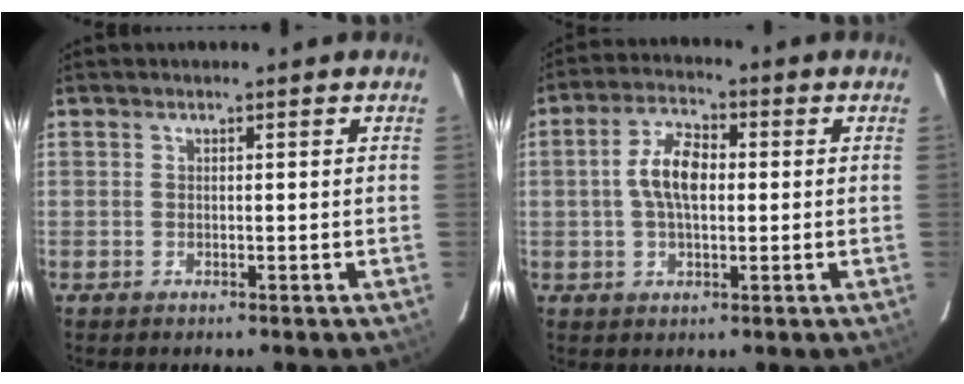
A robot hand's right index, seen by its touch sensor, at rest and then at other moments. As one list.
[{"total": 7.4, "force": [0.3, 3.7, 6.4], "torque": [-0.124, 0.017, 0.005]}]